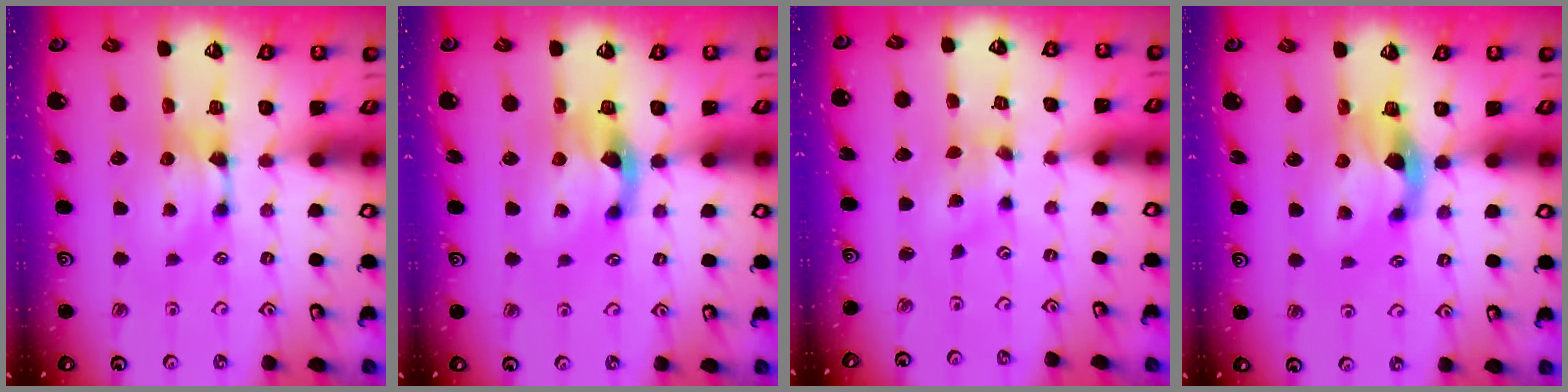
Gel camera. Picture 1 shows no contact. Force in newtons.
{"total": 2.6, "press": 2.0, "slide": 1.7}
{"total": 1.8, "press": 1.6, "slide": 0.9}
{"total": 2.3, "press": 1.9, "slide": 1.3}